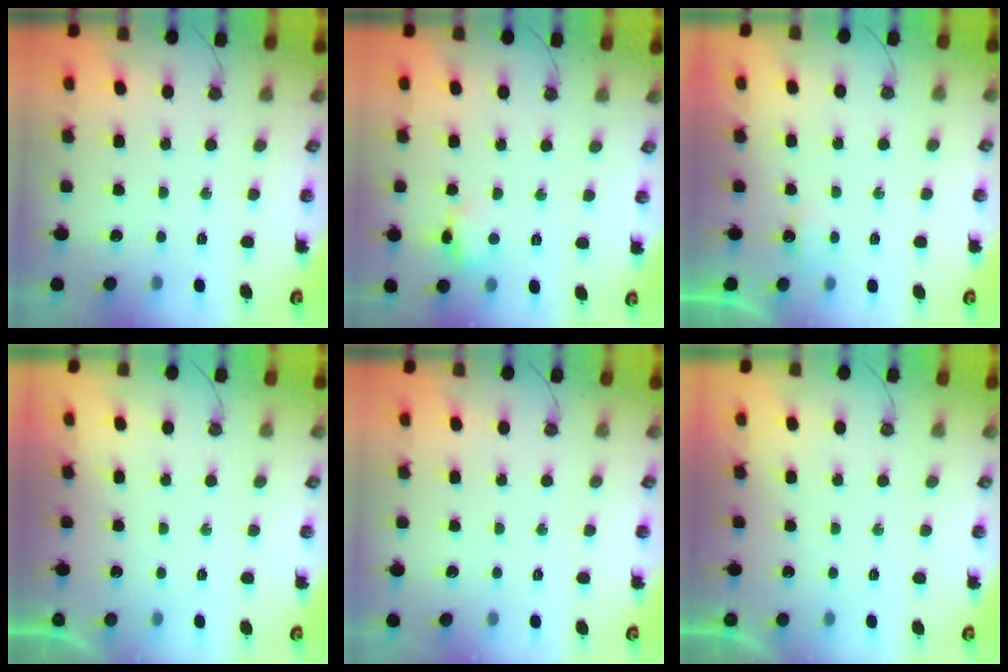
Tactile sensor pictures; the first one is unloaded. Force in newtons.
{"total": 6.6, "press": 6.6, "slide": 0.5}
{"total": 2.5, "press": 2.4, "slide": 0.5}
{"total": 0.0}
{"total": 0.0}
{"total": 0.0}